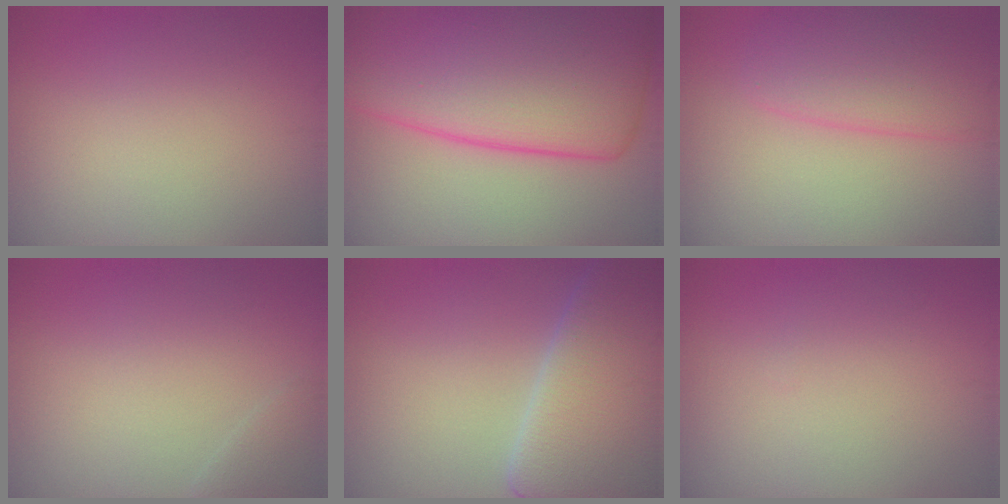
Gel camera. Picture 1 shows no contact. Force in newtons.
{"total": 14.6, "press": 14.6, "slide": 0.4}
{"total": 4.4, "press": 4.4, "slide": 0.2}
{"total": 1.1, "press": 1.1, "slide": 0.0}
{"total": 12.2, "press": 12.1, "slide": 0.8}
{"total": 0.0}